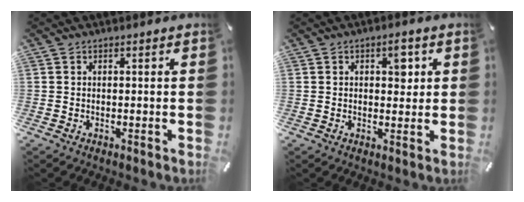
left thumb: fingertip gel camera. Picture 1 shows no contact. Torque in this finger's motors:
{"motor_torque": [-0.07, -0.04, 0.08, -0.03, 0.03]}